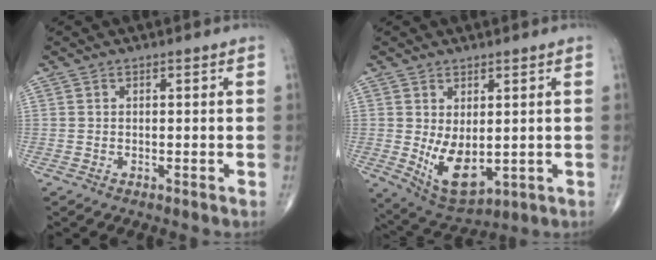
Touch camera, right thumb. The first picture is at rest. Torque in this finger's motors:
{"motor_torque": [-0.33, 1.72, 0.08, 0.20, 0.09]}